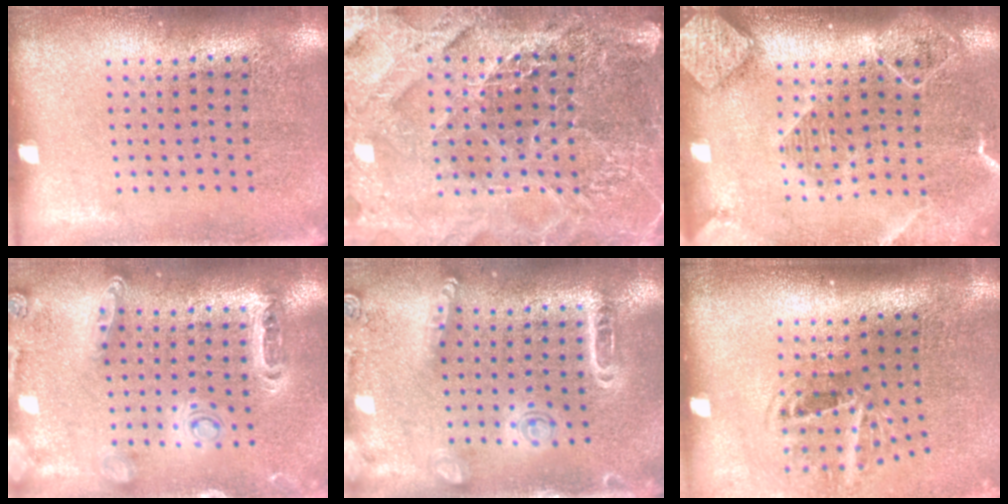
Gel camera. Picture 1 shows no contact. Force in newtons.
{"total": 5.3, "press": 4.8, "slide": 2.4}
{"total": 2.3, "press": 1.9, "slide": 1.2}
{"total": 1.4, "press": 1.4, "slide": 0.3}
{"total": 1.6, "press": 1.5, "slide": 0.5}
{"total": 2.0, "press": 1.2, "slide": 1.5}